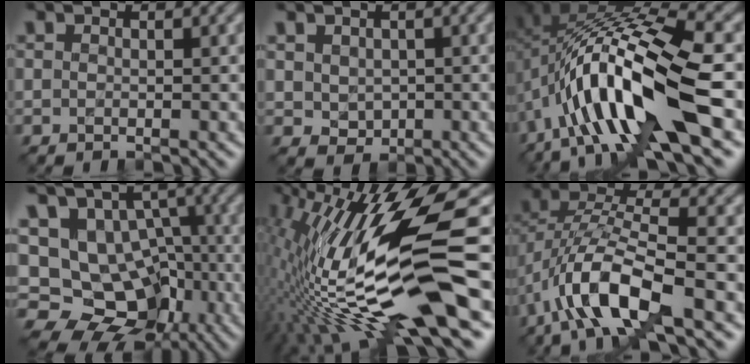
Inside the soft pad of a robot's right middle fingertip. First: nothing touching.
{"total": 2.1, "force": [0.2, 1.8, 1.1], "torque": [-0.024, -0.006, 0.008]}
{"total": 14.6, "force": [-2.7, 5.0, 13.4], "torque": [-0.249, 0.009, -0.047]}
{"total": 13.2, "force": [-3.8, 10.6, 7.0], "torque": [-0.110, 0.005, -0.057]}
{"total": 14.7, "force": [-0.4, 3.6, 14.2], "torque": [-0.271, 0.002, 0.002]}
{"total": 9.6, "force": [-4.1, 3.3, 8.0], "torque": [-0.165, 0.006, -0.086]}